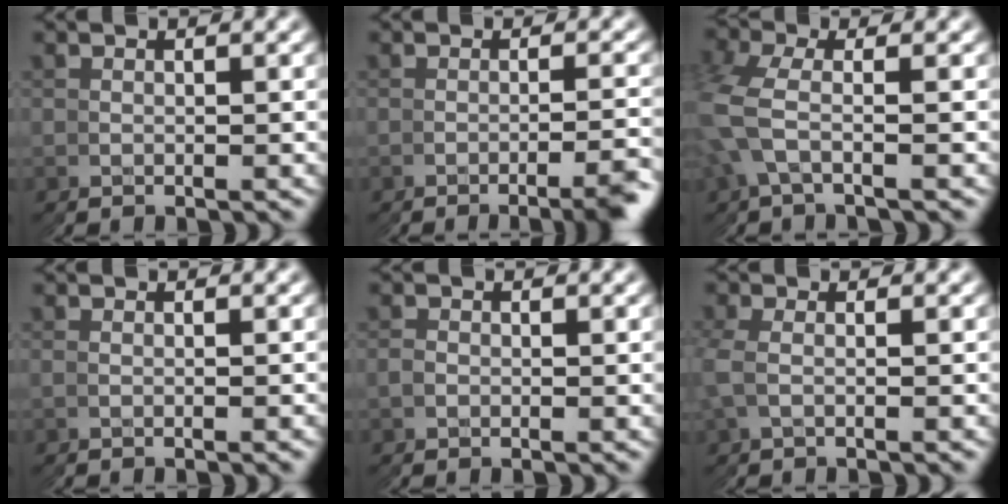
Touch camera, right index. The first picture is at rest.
{"total": 2.2, "force": [-1.6, -1.1, 1.1], "torque": [-0.010, 0.017, -0.034]}
{"total": 2.6, "force": [1.7, 1.9, 0.7], "torque": [-0.040, 0.009, 0.023]}
{"total": 0.8, "force": [-0.2, -0.8, -0.2], "torque": [0.002, 0.007, -0.006]}
{"total": 1.5, "force": [-0.4, 0.3, -1.4], "torque": [0.022, 0.002, -0.009]}
{"total": 1.0, "force": [0.9, -0.2, -0.5], "torque": [-0.005, 0.013, 0.010]}